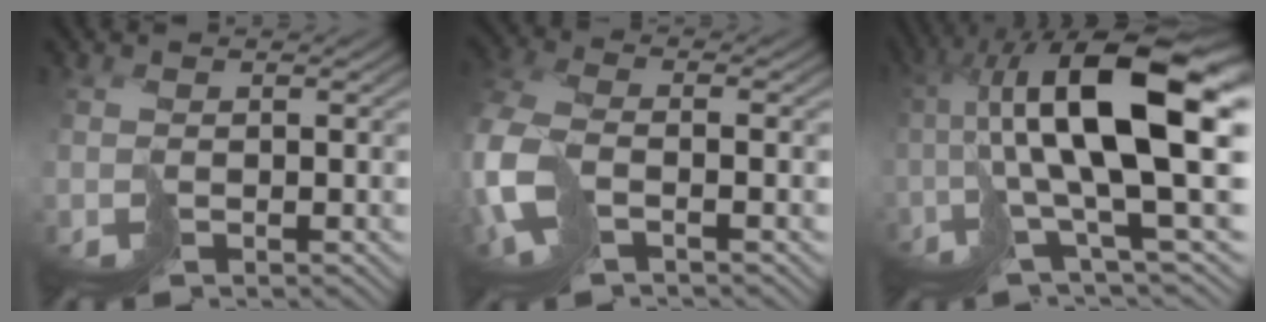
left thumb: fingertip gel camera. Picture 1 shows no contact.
{"total": 8.5, "force": [-2.2, 4.9, 6.7], "torque": [-0.212, -0.017, -0.048]}
{"total": 17.8, "force": [1.3, 5.4, 16.9], "torque": [-0.293, 0.011, 0.034]}